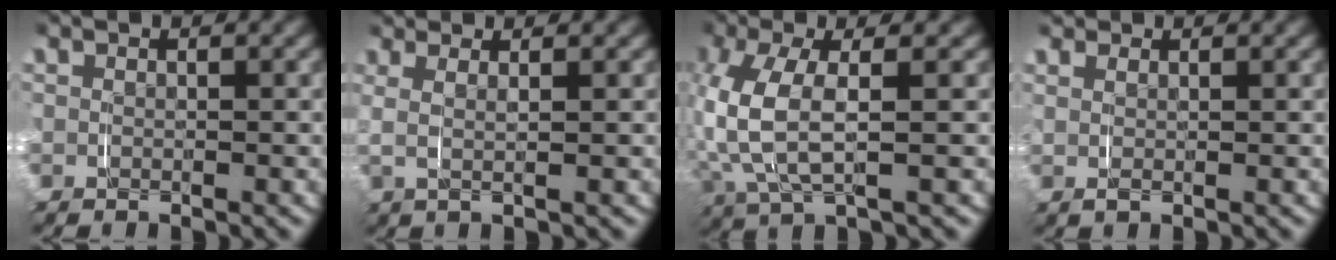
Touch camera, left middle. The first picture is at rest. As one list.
[{"total": 2.9, "force": [1.5, 0.7, 2.3], "torque": [-0.051, 0.009, 0.022]}, {"total": 8.0, "force": [0.7, 4.8, 6.4], "torque": [-0.171, 0.001, 0.014]}, {"total": 1.0, "force": [0.8, 0.3, 0.6], "torque": [-0.011, 0.002, 0.016]}]